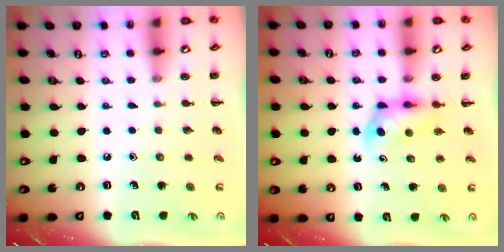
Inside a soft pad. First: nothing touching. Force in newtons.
{"total": 3.8, "press": 3.7, "slide": 0.7}